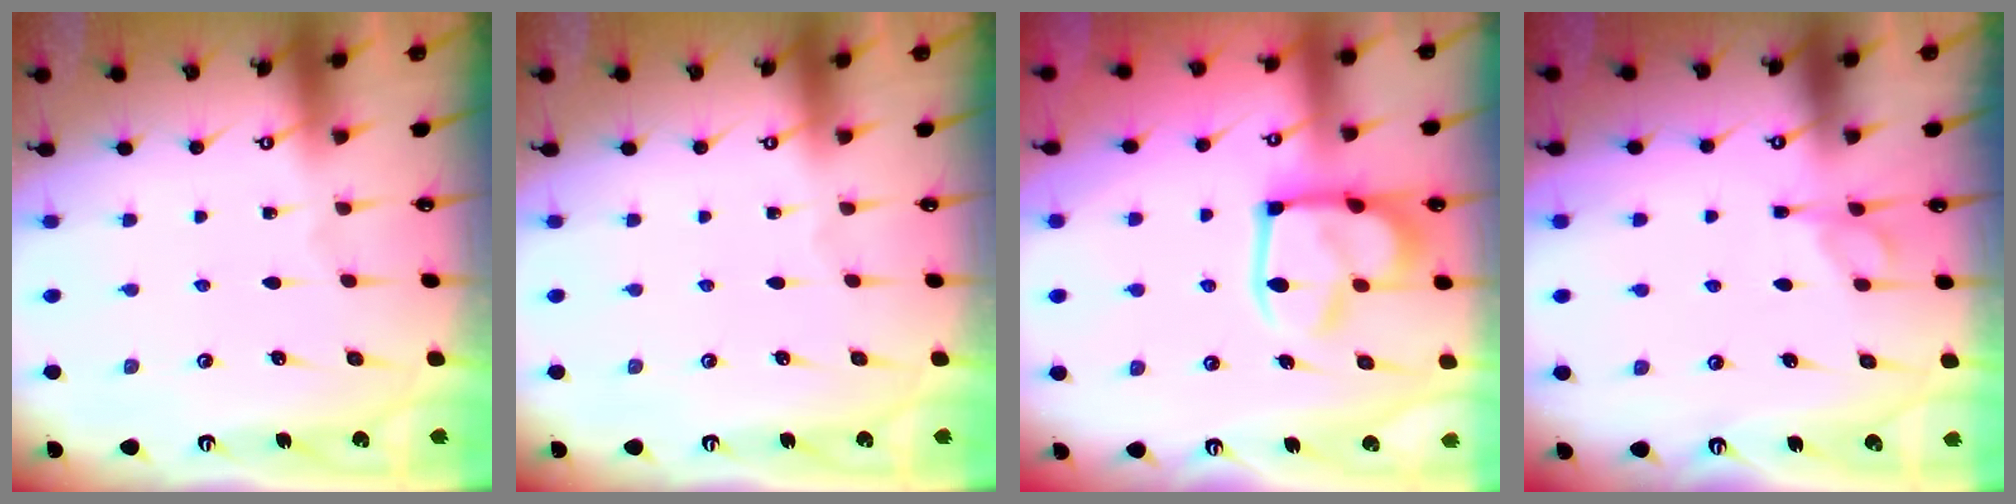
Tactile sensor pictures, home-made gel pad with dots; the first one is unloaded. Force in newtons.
{"total": 0.0}
{"total": 9.9, "press": 9.8, "slide": 1.2}
{"total": 5.8, "press": 5.7, "slide": 0.9}